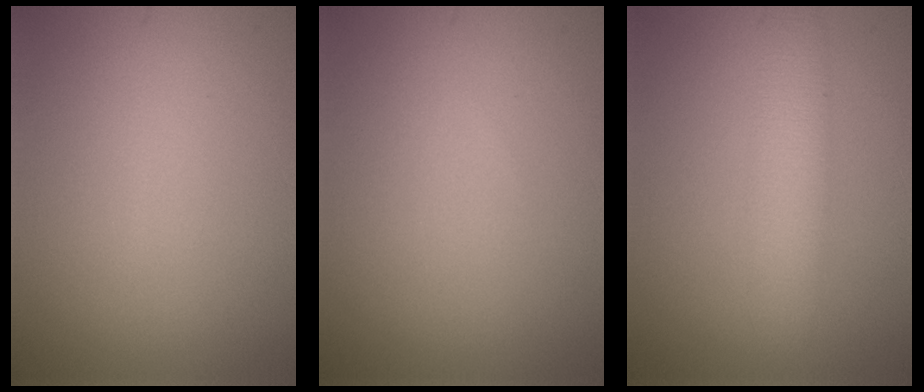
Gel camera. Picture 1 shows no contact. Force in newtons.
{"total": 0.0}
{"total": 3.4, "press": 3.4, "slide": 0.1}